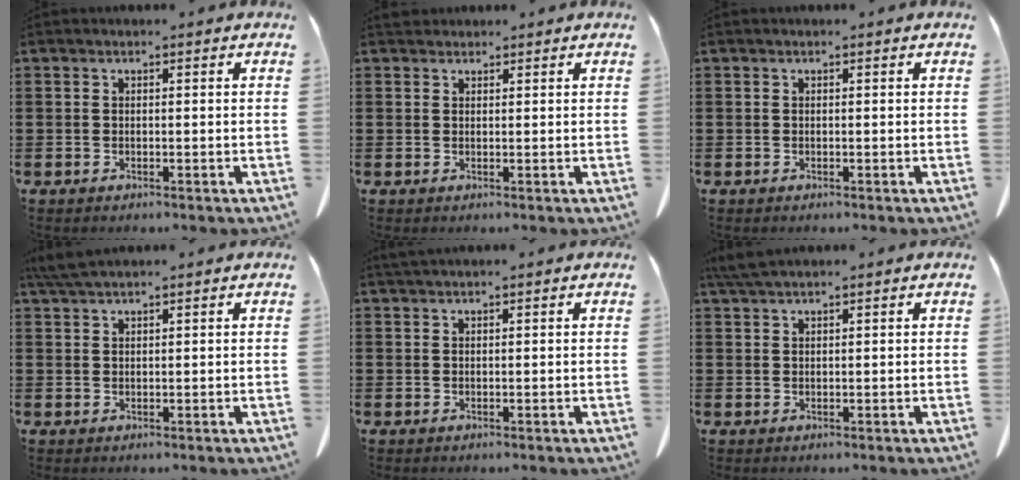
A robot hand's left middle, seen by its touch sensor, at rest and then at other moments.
{"total": 1.2, "force": [1.1, 0.5, 0.1], "torque": [-0.005, 0.004, 0.022]}
{"total": 0.0}
{"total": 2.9, "force": [2.3, 0.3, 1.8], "torque": [-0.041, 0.002, 0.044]}
{"total": 0.9, "force": [0.8, 0.0, 0.4], "torque": [-0.010, 0.000, 0.016]}
{"total": 2.6, "force": [2.0, 0.3, 1.7], "torque": [-0.038, 0.001, 0.039]}